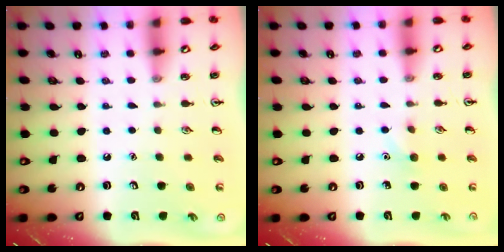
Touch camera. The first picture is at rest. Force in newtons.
{"total": 5.4, "press": 5.2, "slide": 1.7}